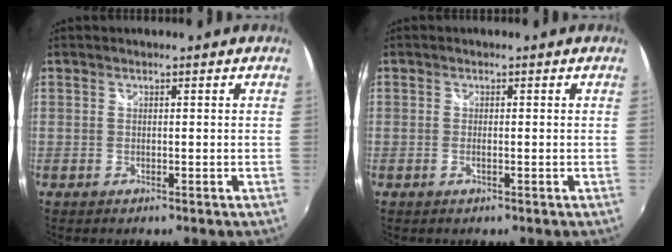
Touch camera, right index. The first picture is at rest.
{"total": 0.8, "force": [-0.3, 0.2, 0.8], "torque": [-0.018, -0.002, -0.006]}